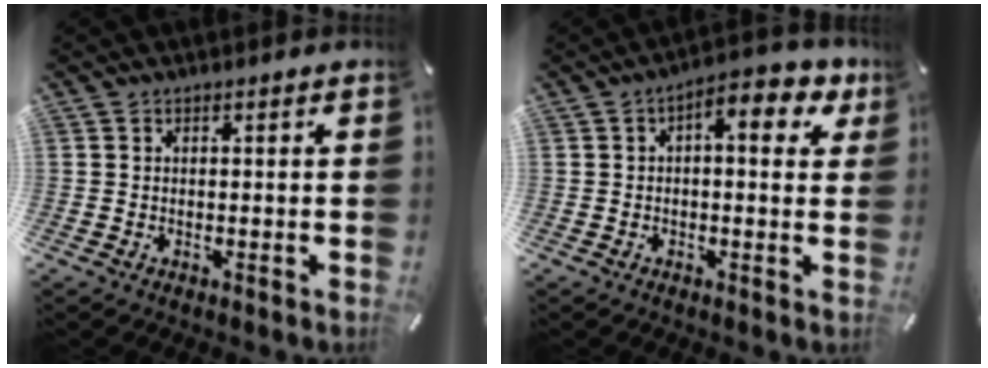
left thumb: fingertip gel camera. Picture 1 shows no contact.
{"total": 7.8, "force": [2.4, 3.3, 6.7], "torque": [-0.093, -0.006, 0.030]}